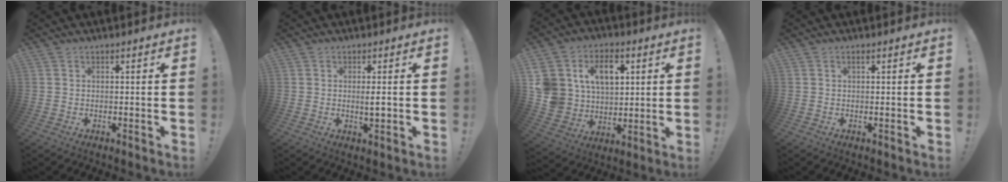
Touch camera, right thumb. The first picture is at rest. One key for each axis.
{"total": 2.5, "fx": 0.0, "fy": 0.4, "fz": 2.5, "tx": -0.031, "ty": -0.007, "tz": -0.004}
{"total": 14.9, "fx": 5.7, "fy": 11.8, "fz": 7.2, "tx": -0.111, "ty": -0.018, "tz": 0.113}
{"total": 0.6, "fx": 0.3, "fy": 0.0, "fz": 0.6, "tx": -0.012, "ty": 0.002, "tz": 0.004}